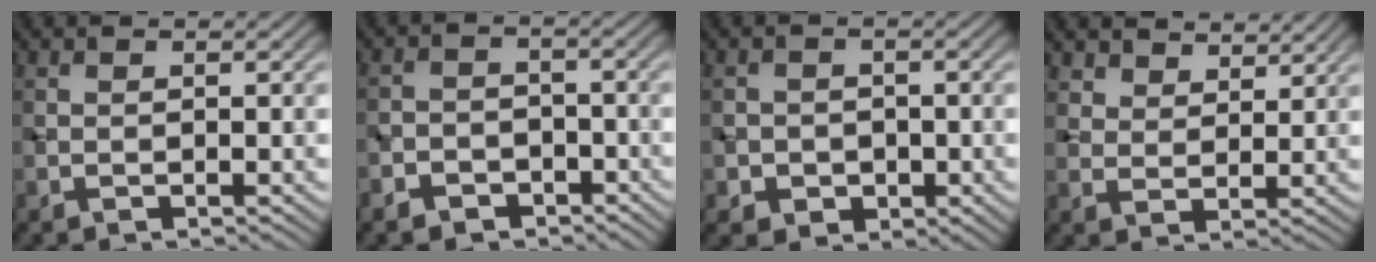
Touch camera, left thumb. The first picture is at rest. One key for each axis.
{"total": 4.2, "fx": -3.0, "fy": 2.6, "fz": 1.2, "tx": -0.014, "ty": 0.007, "tz": -0.057}
{"total": 3.4, "fx": -1.0, "fy": 3.0, "fz": 1.2, "tx": -0.016, "ty": -0.007, "tz": -0.022}
{"total": 4.9, "fx": 3.9, "fy": 2.5, "fz": 1.5, "tx": -0.043, "ty": -0.017, "tz": 0.091}